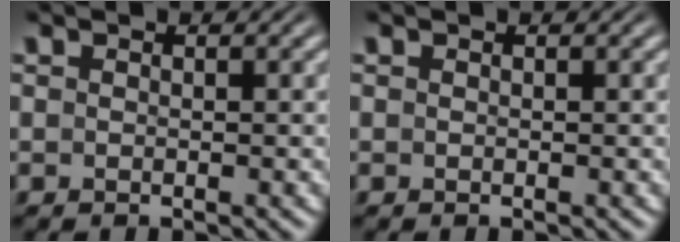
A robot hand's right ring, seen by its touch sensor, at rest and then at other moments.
{"total": 0.0}